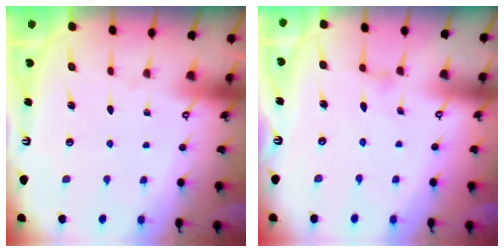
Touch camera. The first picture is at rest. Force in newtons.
{"total": 1.0, "press": 1.0, "slide": 0.2}